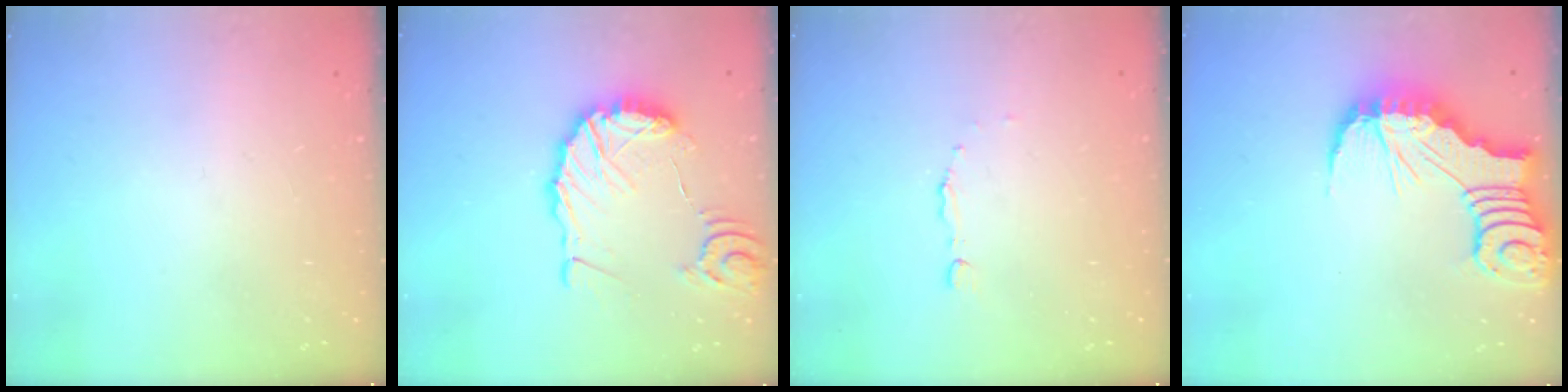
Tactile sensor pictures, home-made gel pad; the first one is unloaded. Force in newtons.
{"total": 12.8, "press": 12.7, "slide": 1.7}
{"total": 1.7, "press": 1.7, "slide": 0.2}
{"total": 7.1, "press": 7.0, "slide": 0.9}